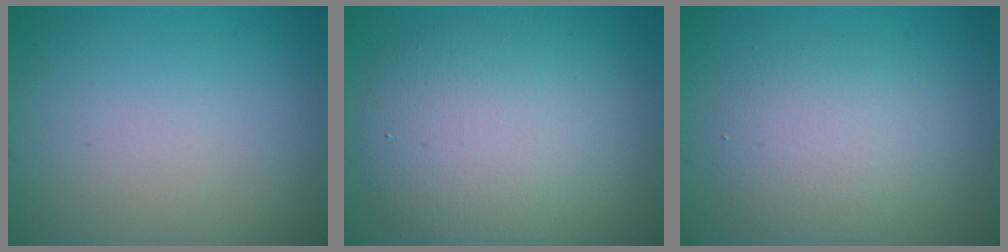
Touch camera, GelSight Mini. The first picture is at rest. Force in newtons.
{"total": 8.7, "press": 8.7, "slide": 0.6}
{"total": 2.5, "press": 2.5, "slide": 0.4}